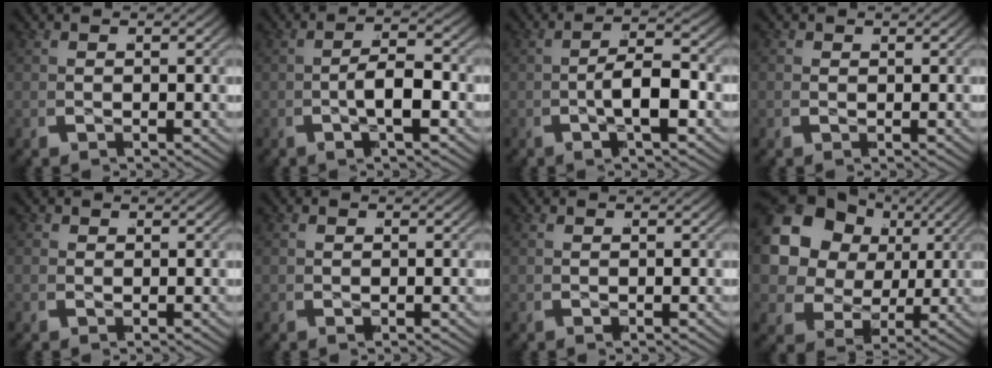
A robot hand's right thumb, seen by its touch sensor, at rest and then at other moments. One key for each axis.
{"total": 4.6, "fx": -1.3, "fy": 1.8, "fz": 4.0, "tx": -0.077, "ty": 0.001, "tz": -0.025}
{"total": 5.3, "fx": -1.5, "fy": 2.1, "fz": 4.7, "tx": -0.089, "ty": 0.000, "tz": -0.027}
{"total": 0.9, "fx": 0.3, "fy": 0.8, "fz": 0.2, "tx": -0.005, "ty": -0.007, "tz": 0.006}
{"total": 1.1, "fx": 0.2, "fy": 1.1, "fz": 0.3, "tx": -0.008, "ty": -0.007, "tz": 0.003}
{"total": 0.8, "fx": -0.2, "fy": 0.7, "fz": 0.4, "tx": -0.008, "ty": -0.006, "tz": -0.002}
{"total": 0.5, "fx": -0.3, "fy": 0.4, "fz": 0.2, "tx": -0.006, "ty": -0.004, "tz": -0.003}
{"total": 14.2, "fx": 2.0, "fy": 10.9, "fz": 8.9, "tx": -0.208, "ty": -0.004, "tz": 0.027}